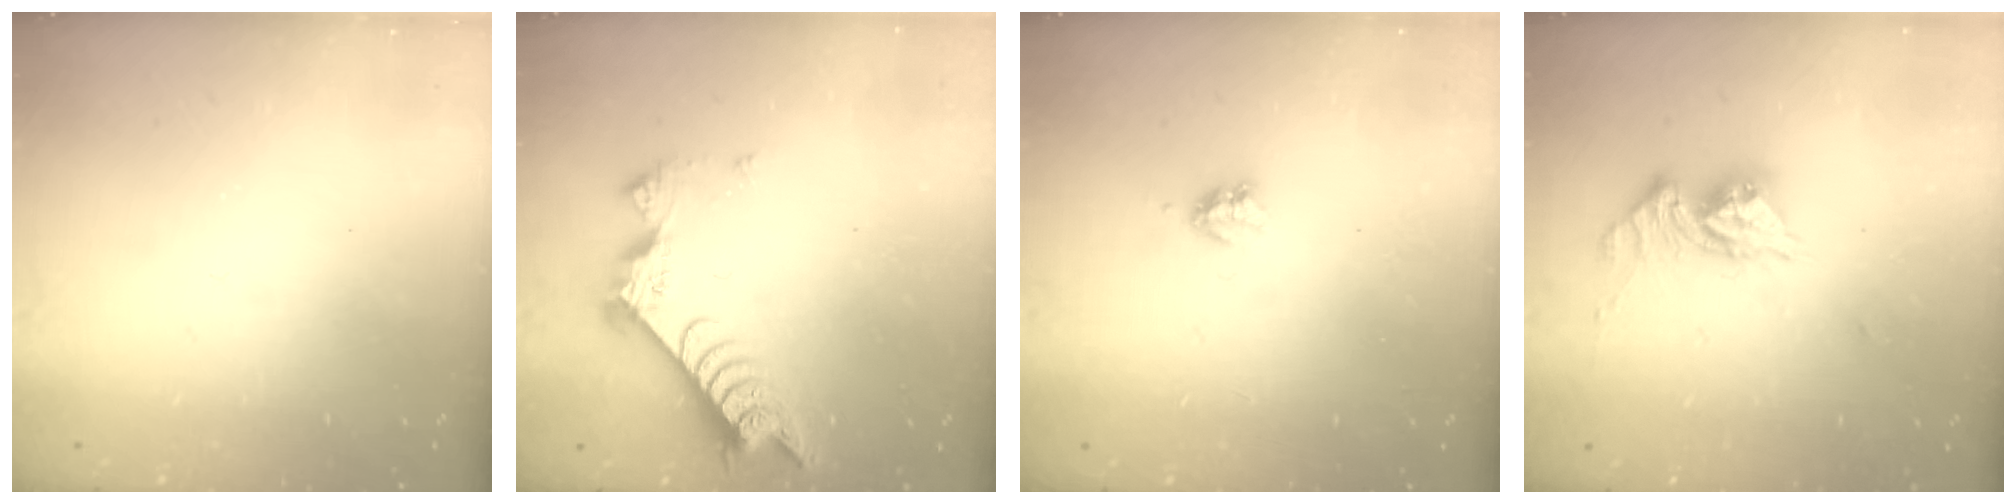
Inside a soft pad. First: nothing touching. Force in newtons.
{"total": 9.5, "press": 9.4, "slide": 1.0}
{"total": 2.9, "press": 2.9, "slide": 0.5}
{"total": 10.3, "press": 10.3, "slide": 1.0}